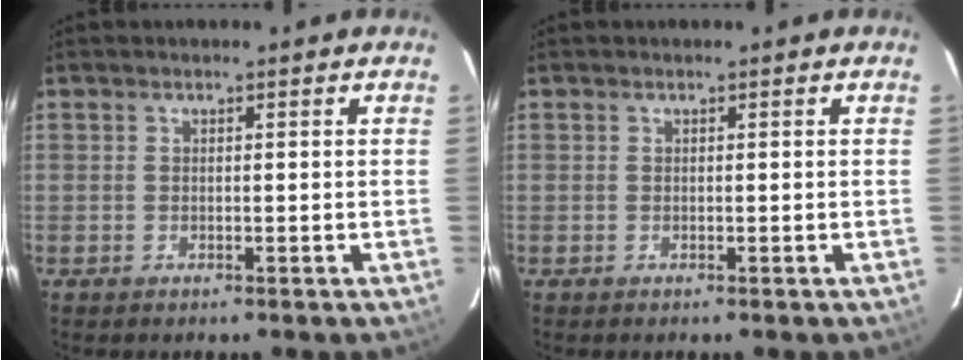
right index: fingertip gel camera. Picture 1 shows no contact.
{"total": 0.0}